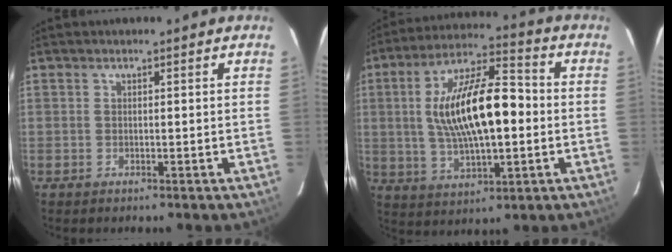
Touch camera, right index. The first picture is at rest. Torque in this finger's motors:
{"motor_torque": [1.84, -0.21, 1.05, 0.21]}